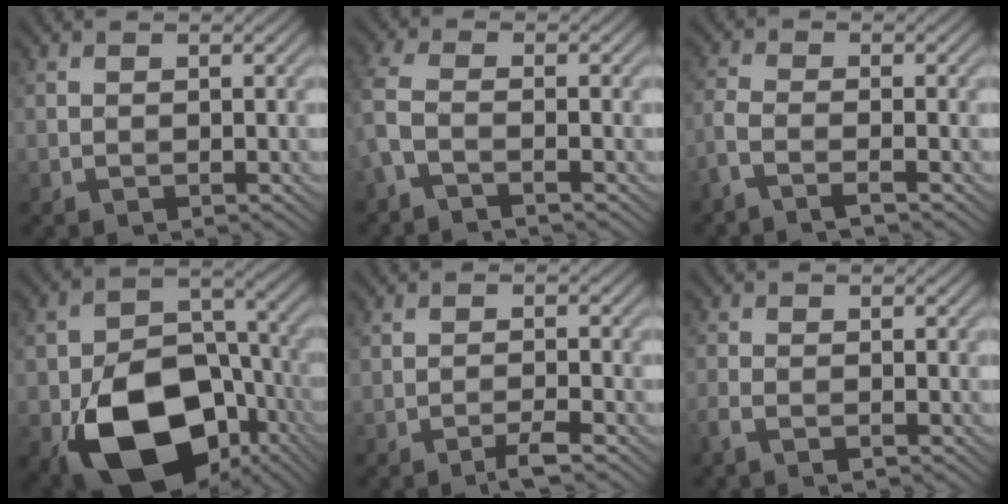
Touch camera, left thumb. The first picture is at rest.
{"total": 3.2, "force": [-1.8, 0.7, 2.5], "torque": [-0.065, -0.001, -0.054]}
{"total": 3.5, "force": [-2.4, 0.6, 2.5], "torque": [-0.061, -0.004, -0.065]}
{"total": 18.1, "force": [-8.0, 11.8, 11.1], "torque": [-0.181, -0.046, -0.128]}
{"total": 2.5, "force": [-1.9, 0.0, 1.7], "torque": [-0.029, 0.007, -0.040]}
{"total": 2.1, "force": [-1.5, 0.4, 1.4], "torque": [-0.036, -0.004, -0.036]}